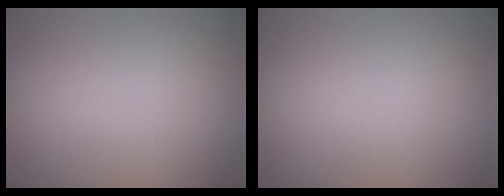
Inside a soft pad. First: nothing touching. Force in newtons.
{"total": 0.0}